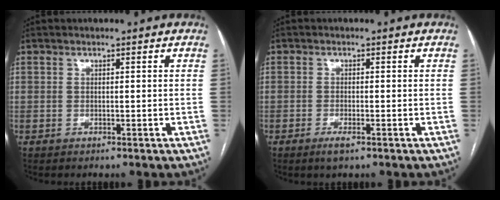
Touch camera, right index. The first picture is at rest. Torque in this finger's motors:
{"motor_torque": [0.42, 0.05, 0.03, 0.03]}